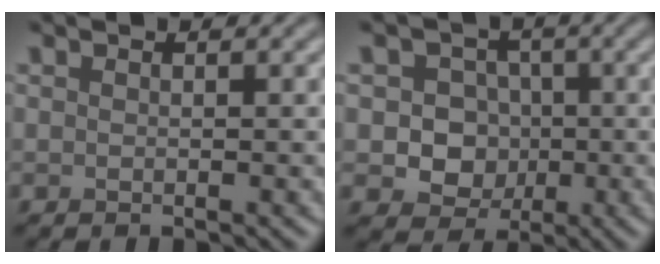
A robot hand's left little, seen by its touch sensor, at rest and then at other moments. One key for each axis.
{"total": 4.8, "fx": -0.4, "fy": 4.3, "fz": 2.2, "tx": -0.013, "ty": 0.004, "tz": -0.024}